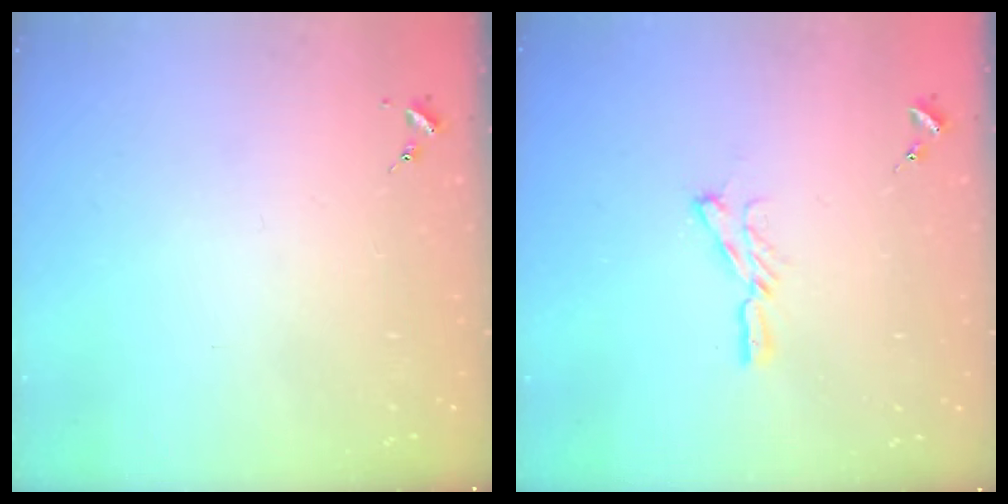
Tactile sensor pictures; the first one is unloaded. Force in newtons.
{"total": 6.3, "press": 6.3, "slide": 0.1}